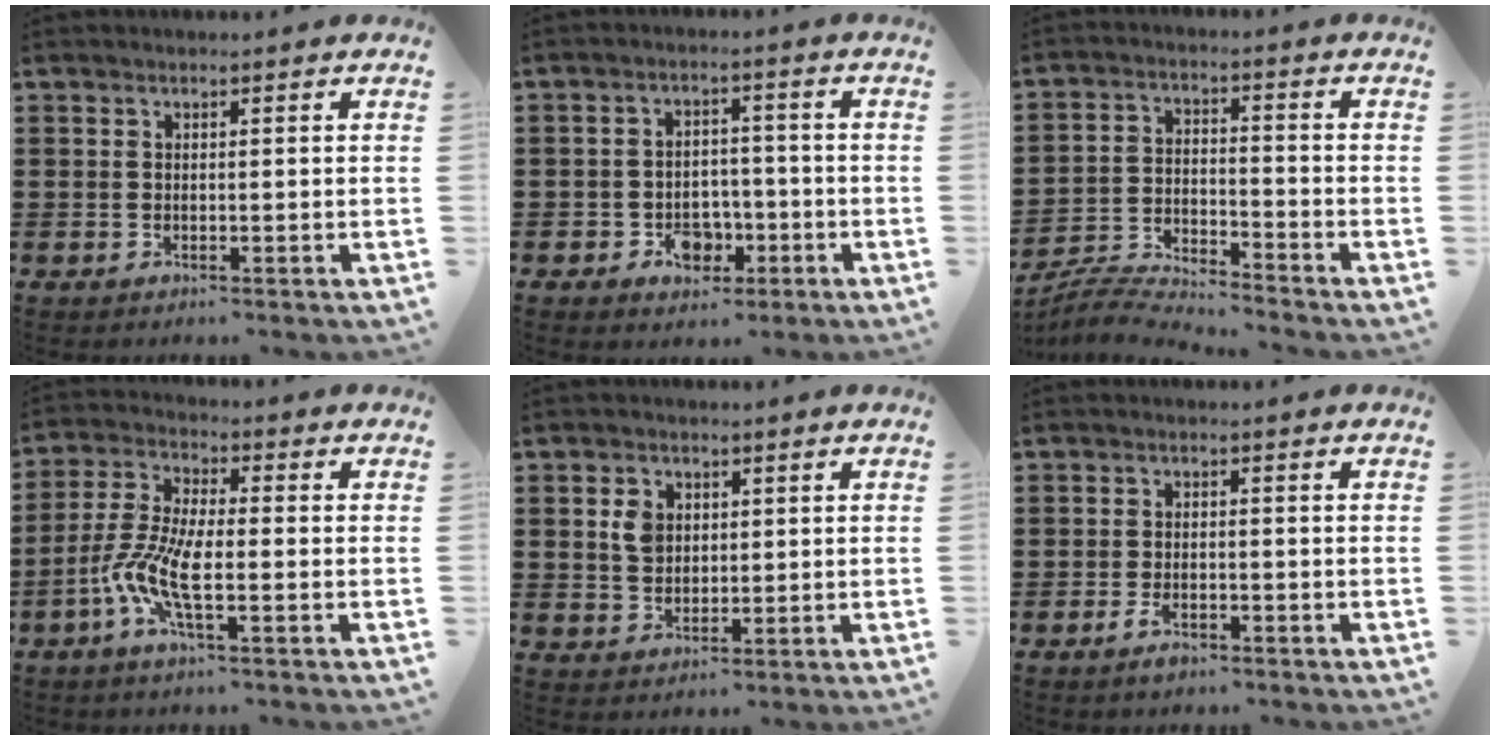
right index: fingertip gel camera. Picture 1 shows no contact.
{"total": 4.8, "force": [-2.2, 3.5, 2.6], "torque": [-0.041, 0.005, -0.040]}
{"total": 5.4, "force": [-5.4, -0.1, 0.8], "torque": [-0.035, -0.004, -0.114]}
{"total": 8.4, "force": [-3.0, 2.4, 7.5], "torque": [-0.179, -0.018, -0.063]}
{"total": 3.6, "force": [0.9, 2.9, 1.9], "torque": [-0.048, 0.012, 0.016]}
{"total": 2.0, "force": [-1.4, 0.7, 1.3], "torque": [-0.026, -0.003, -0.025]}